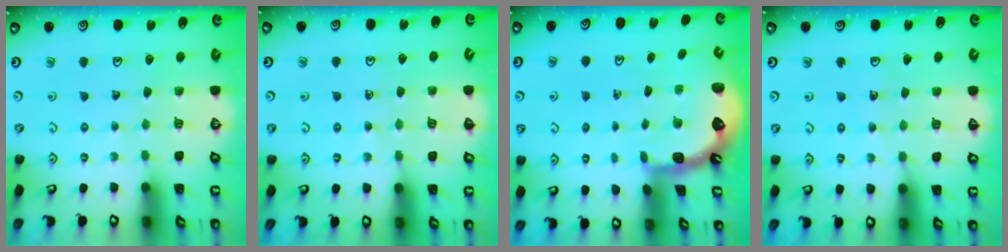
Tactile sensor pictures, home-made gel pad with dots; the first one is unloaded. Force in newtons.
{"total": 4.0, "press": 4.0, "slide": 0.6}
{"total": 1.4, "press": 1.4, "slide": 0.1}
{"total": 3.4, "press": 3.4, "slide": 0.3}